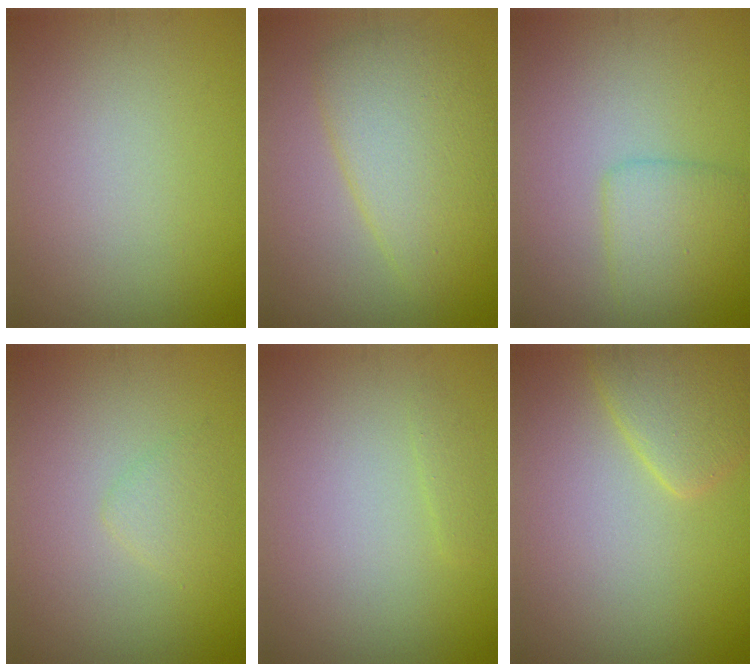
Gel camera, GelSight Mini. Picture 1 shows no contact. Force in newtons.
{"total": 5.7, "press": 5.7, "slide": 0.1}
{"total": 2.8, "press": 2.8, "slide": 0.2}
{"total": 1.4, "press": 1.4, "slide": 0.1}
{"total": 0.7, "press": 0.7, "slide": 0.0}
{"total": 3.0, "press": 2.9, "slide": 0.3}